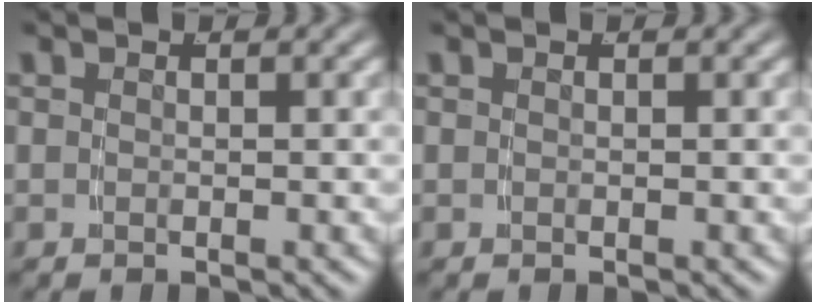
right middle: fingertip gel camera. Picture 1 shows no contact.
{"total": 0.0}